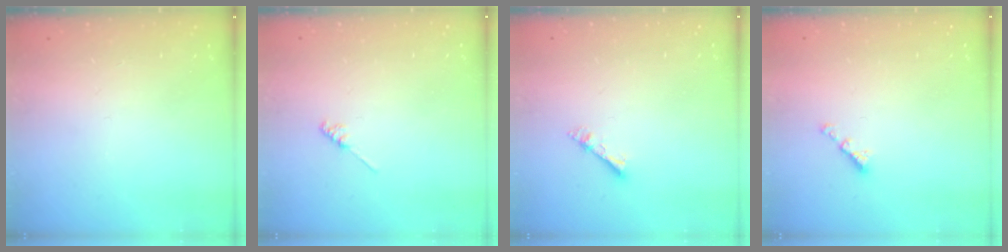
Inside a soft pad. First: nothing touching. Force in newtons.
{"total": 1.8, "press": 1.7, "slide": 0.4}
{"total": 4.4, "press": 4.4, "slide": 0.3}
{"total": 2.2, "press": 2.2, "slide": 0.5}